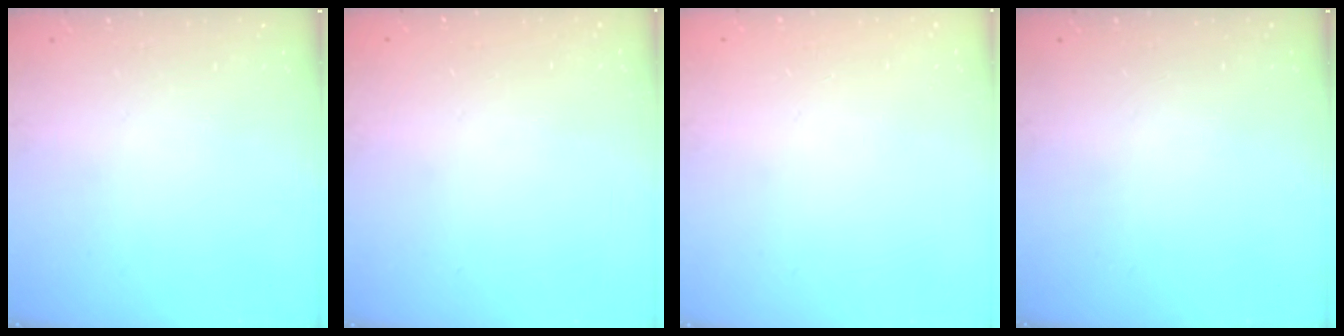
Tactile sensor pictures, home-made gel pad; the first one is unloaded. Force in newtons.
{"total": 0.0}
{"total": 0.0}
{"total": 0.0}